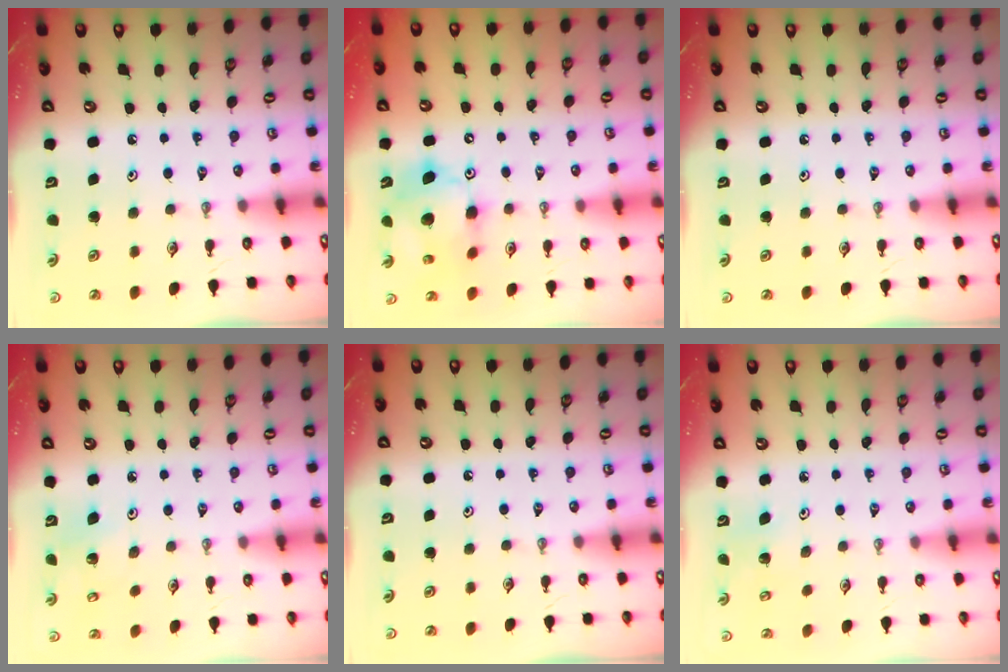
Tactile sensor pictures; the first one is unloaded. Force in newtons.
{"total": 11.9, "press": 11.8, "slide": 1.4}
{"total": 0.0}
{"total": 3.7, "press": 3.5, "slide": 1.4}
{"total": 0.0}
{"total": 4.5, "press": 4.5, "slide": 0.2}